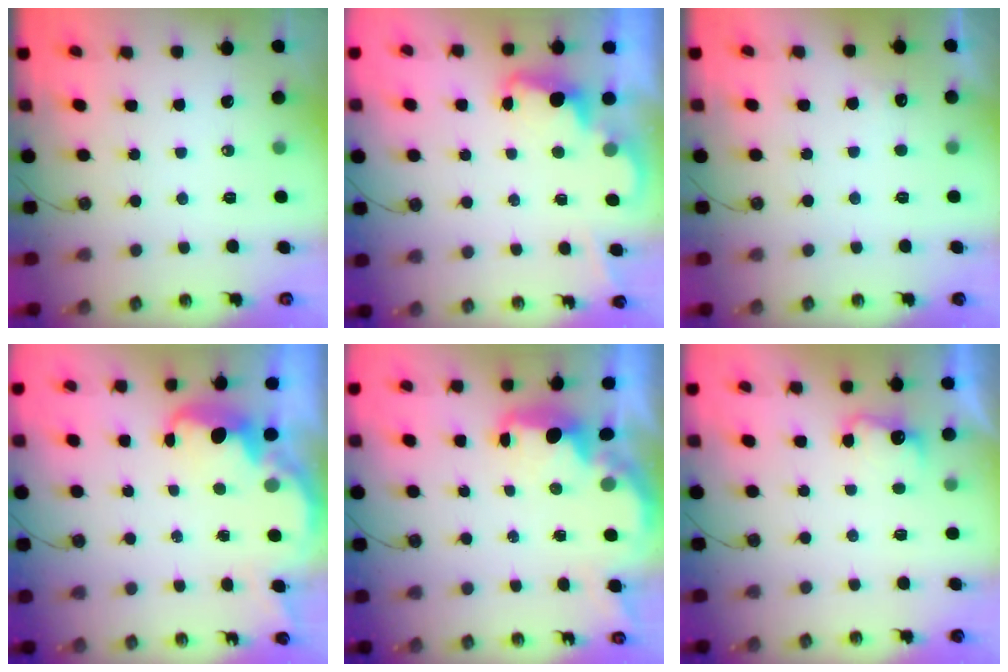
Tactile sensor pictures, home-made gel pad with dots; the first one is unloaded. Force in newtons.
{"total": 2.3, "press": 2.2, "slide": 0.5}
{"total": 4.0, "press": 3.8, "slide": 1.2}
{"total": 3.5, "press": 3.4, "slide": 0.6}
{"total": 3.5, "press": 3.4, "slide": 0.4}
{"total": 3.3, "press": 3.1, "slide": 1.0}